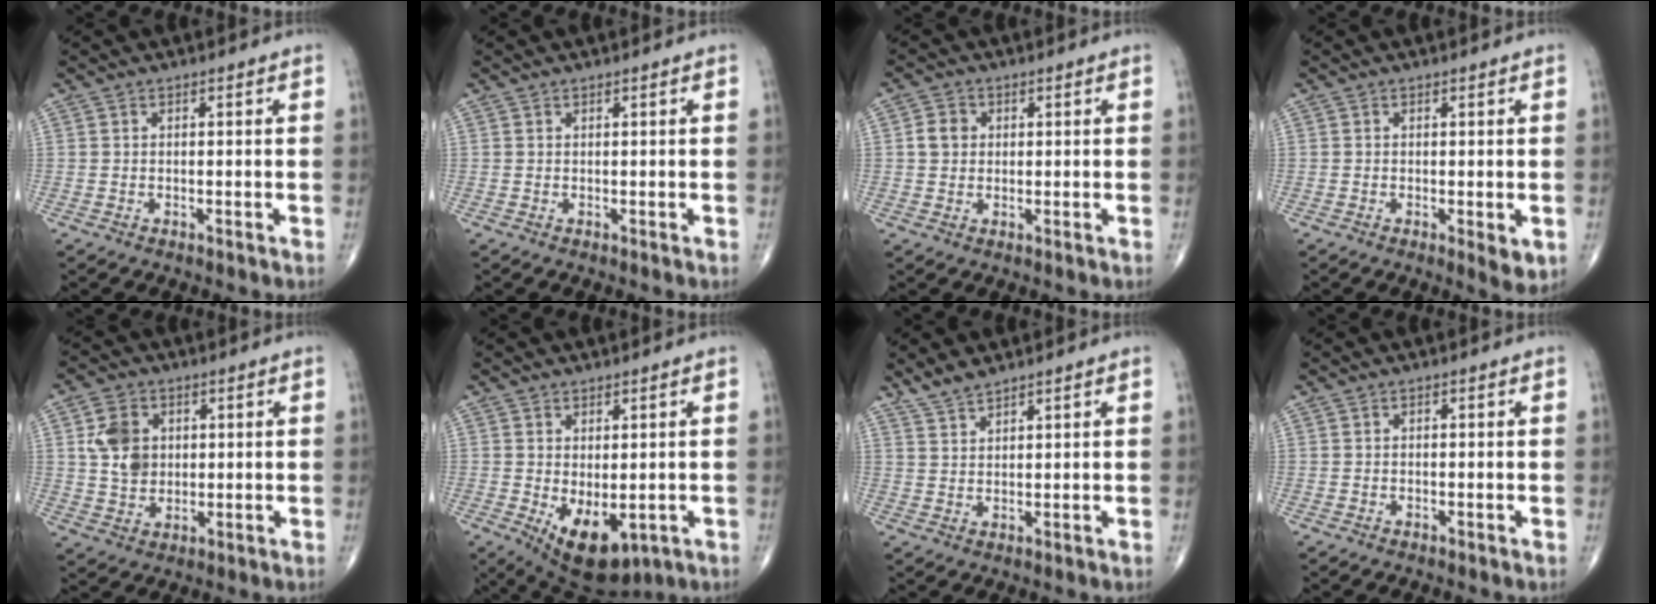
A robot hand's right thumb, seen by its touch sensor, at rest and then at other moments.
{"total": 0.0}
{"total": 3.5, "force": [0.4, 3.1, 1.7], "torque": [-0.020, 0.004, 0.004]}
{"total": 3.7, "force": [-0.9, 1.2, 3.3], "torque": [-0.049, -0.010, -0.015]}
{"total": 8.0, "force": [1.7, 6.2, 4.7], "torque": [-0.065, -0.006, 0.035]}
{"total": 10.3, "force": [-2.6, 5.5, 8.2], "torque": [-0.115, -0.010, -0.020]}
{"total": 3.4, "force": [3.1, 0.7, 1.2], "torque": [-0.022, -0.006, 0.063]}
{"total": 0.0}